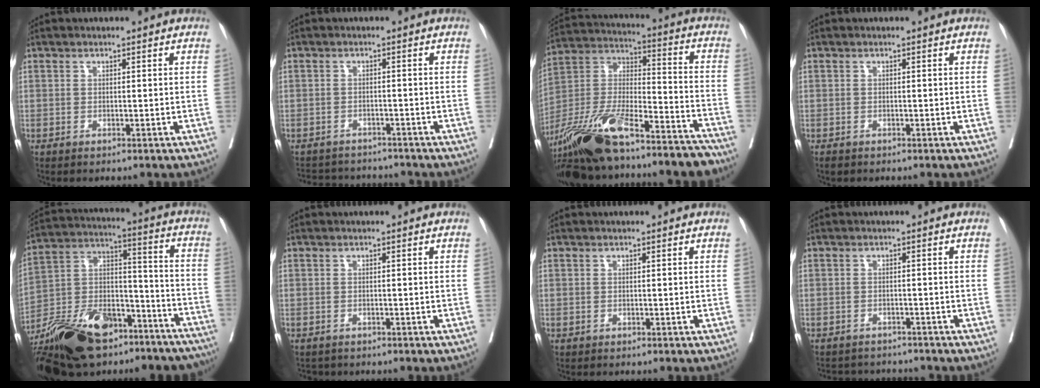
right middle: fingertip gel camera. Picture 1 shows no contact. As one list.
[{"total": 6.2, "force": [-5.9, 1.8, 0.2], "torque": [0.004, 0.008, -0.081]}, {"total": 26.1, "force": [-20.3, 5.6, 15.3], "torque": [-0.279, -0.009, -0.345]}, {"total": 0.8, "force": [-0.7, 0.4, 0.2], "torque": [-0.006, -0.001, -0.010]}, {"total": 32.1, "force": [-22.3, 13.8, 18.5], "torque": [-0.351, -0.012, -0.350]}, {"total": 1.3, "force": [-1.1, 0.7, 0.0], "torque": [-0.008, -0.001, -0.017]}, {"total": 0.0}, {"total": 4.4, "force": [-4.2, 1.3, -0.4], "torque": [0.011, 0.003, -0.060]}]